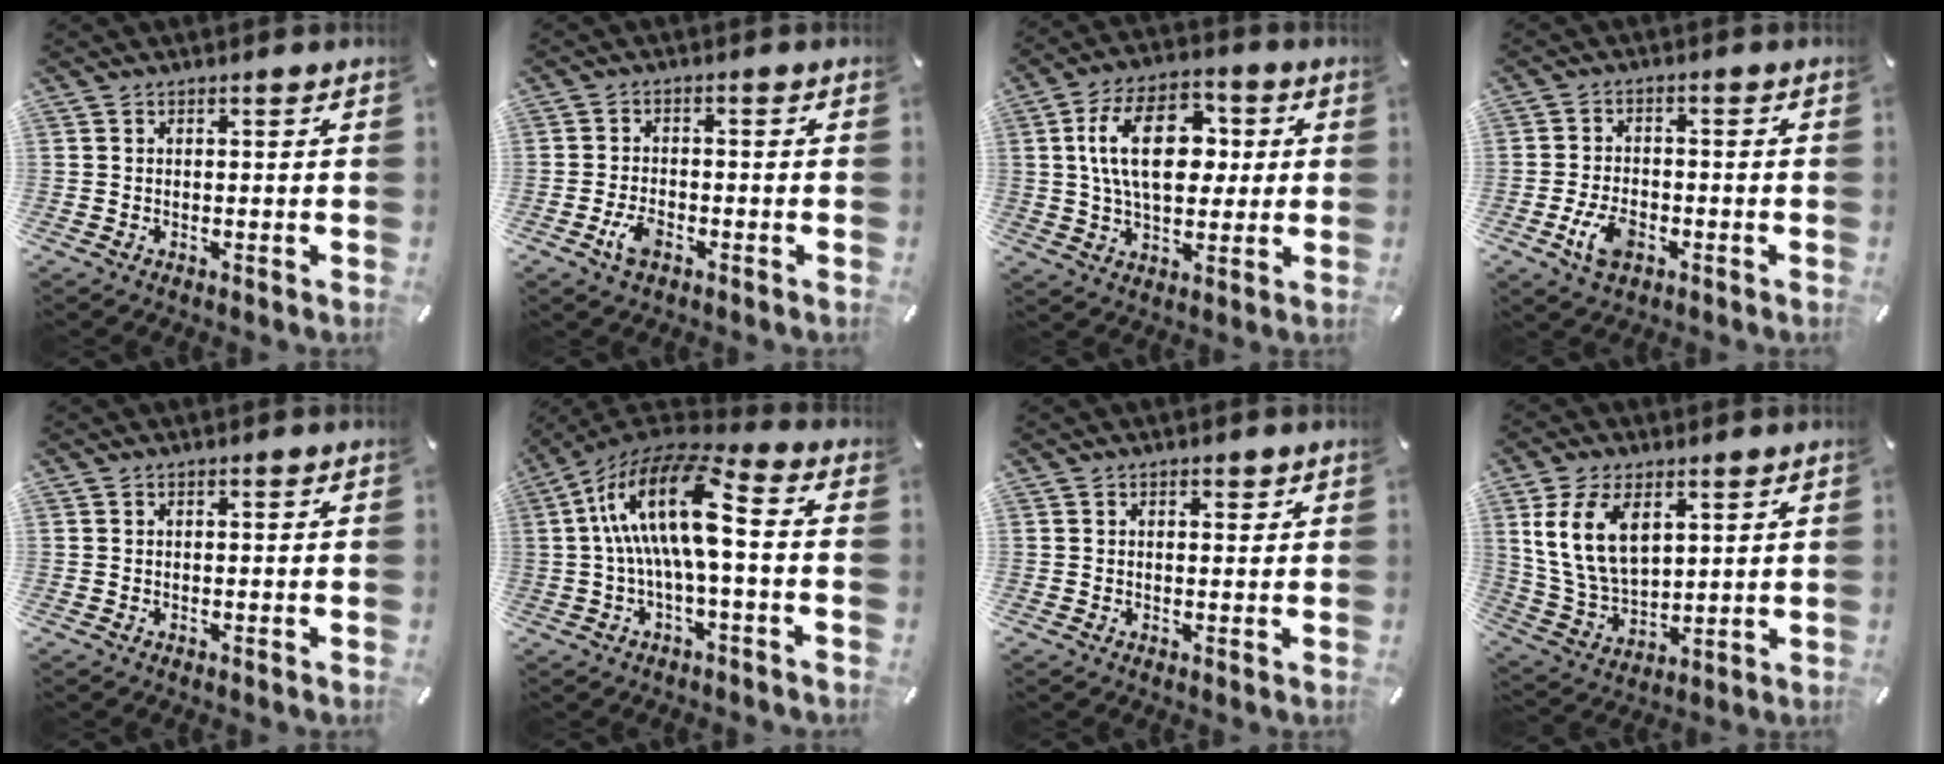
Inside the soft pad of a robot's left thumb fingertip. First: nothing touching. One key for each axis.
{"total": 4.5, "fx": -2.1, "fy": 2.5, "fz": 3.1, "tx": -0.076, "ty": 0.002, "tz": -0.043}
{"total": 17.1, "fx": 2.7, "fy": 10.8, "fz": 12.9, "tx": -0.245, "ty": 0.009, "tz": 0.040}
{"total": 6.6, "fx": -2.8, "fy": 4.1, "fz": 4.4, "tx": -0.101, "ty": 0.009, "tz": -0.053}
{"total": 0.0}
{"total": 19.5, "fx": 1.2, "fy": 7.2, "fz": 18.1, "tx": -0.352, "ty": 0.004, "tz": 0.017}
{"total": 1.1, "fx": 0.5, "fy": 0.8, "fz": 0.5, "tx": -0.003, "ty": 0.001, "tz": 0.006}
{"total": 12.5, "fx": 4.7, "fy": 8.0, "fz": 8.3, "tx": -0.197, "ty": -0.006, "tz": 0.087}